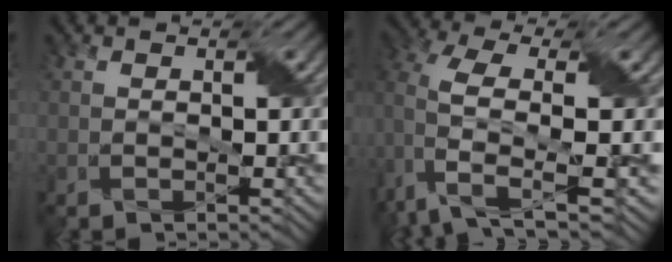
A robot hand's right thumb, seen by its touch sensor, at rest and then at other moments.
{"total": 8.1, "force": [1.7, 3.4, 7.1], "torque": [-0.158, 0.000, 0.026]}